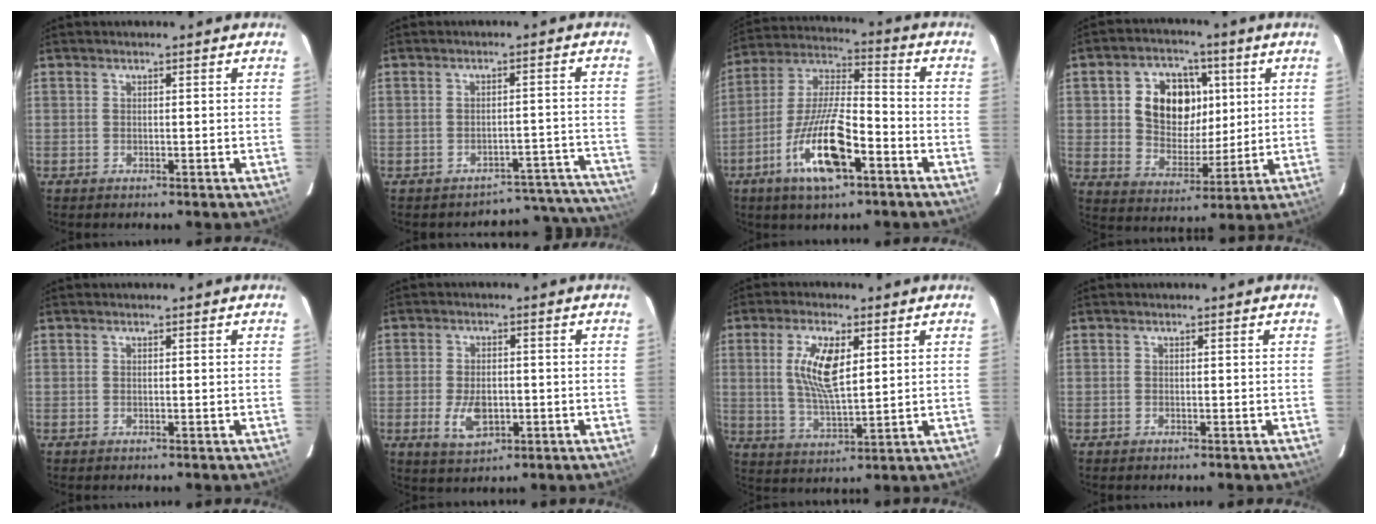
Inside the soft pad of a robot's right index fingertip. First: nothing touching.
{"total": 13.7, "force": [-13.2, 3.6, 0.4], "torque": [0.031, 0.059, -0.154]}
{"total": 15.7, "force": [-7.5, 4.7, 12.9], "torque": [-0.269, -0.011, -0.142]}
{"total": 13.2, "force": [3.2, 10.0, 8.0], "torque": [-0.164, 0.022, 0.065]}
{"total": 0.0}
{"total": 6.6, "force": [-1.9, 4.0, 5.0], "torque": [-0.102, -0.009, -0.025]}
{"total": 9.6, "force": [2.7, 3.4, 8.6], "torque": [-0.167, 0.002, 0.054]}
{"total": 0.0}